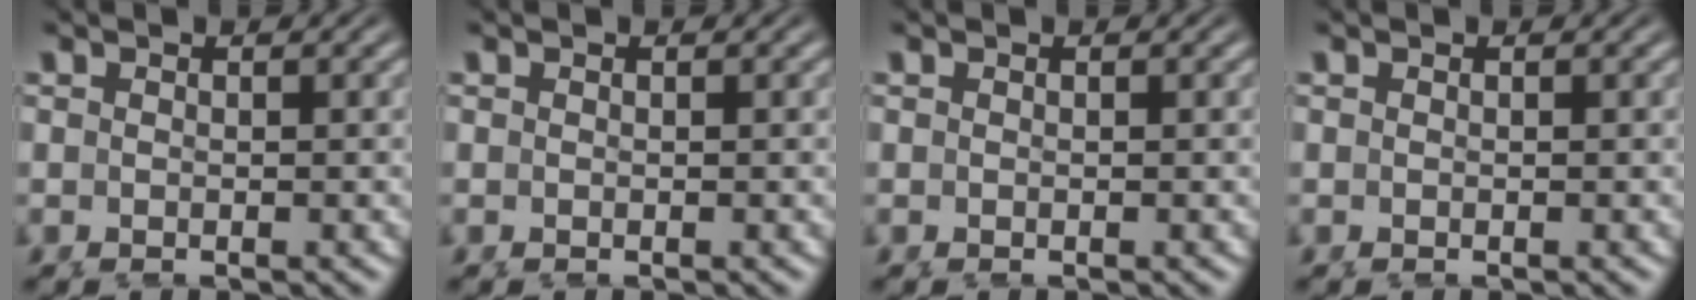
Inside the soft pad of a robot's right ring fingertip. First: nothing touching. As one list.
[{"total": 0.0}, {"total": 0.0}, {"total": 0.0}]